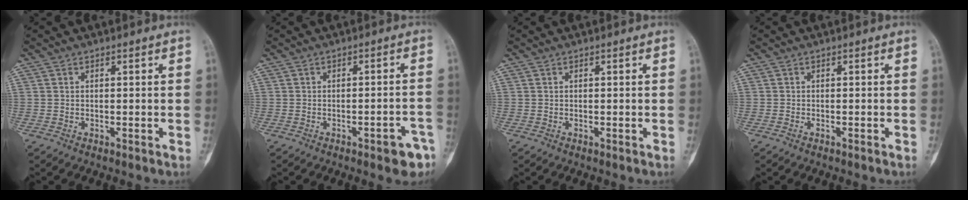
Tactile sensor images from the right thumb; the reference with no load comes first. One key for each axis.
{"total": 5.4, "fx": -3.2, "fy": 1.8, "fz": 4.0, "tx": -0.034, "ty": 0.026, "tz": -0.034}
{"total": 0.0}
{"total": 0.0}